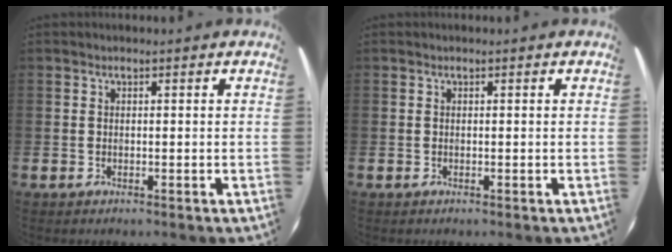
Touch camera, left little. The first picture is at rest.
{"total": 0.0}